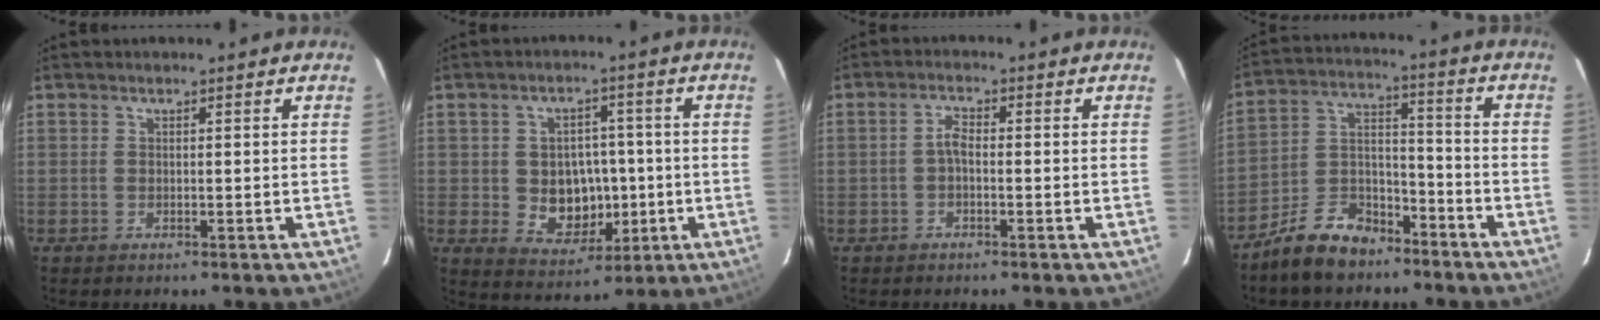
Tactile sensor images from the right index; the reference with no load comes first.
{"total": 10.2, "force": [-1.4, 8.2, 6.0], "torque": [-0.124, 0.005, -0.001]}
{"total": 2.0, "force": [-0.7, 0.8, 1.6], "torque": [-0.035, 0.008, -0.015]}
{"total": 11.5, "force": [-8.4, 6.1, 4.9], "torque": [-0.106, 0.038, -0.142]}